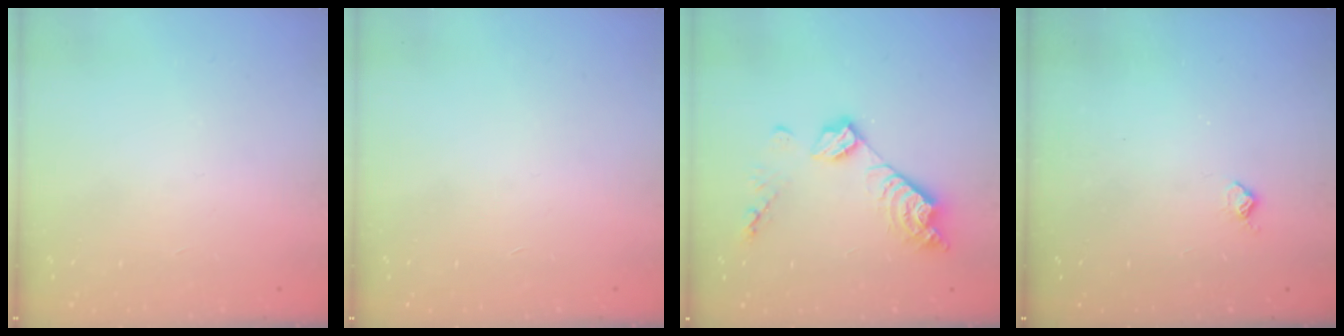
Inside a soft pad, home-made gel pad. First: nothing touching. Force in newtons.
{"total": 0.0}
{"total": 11.4, "press": 11.3, "slide": 0.9}
{"total": 5.0, "press": 5.0, "slide": 0.8}